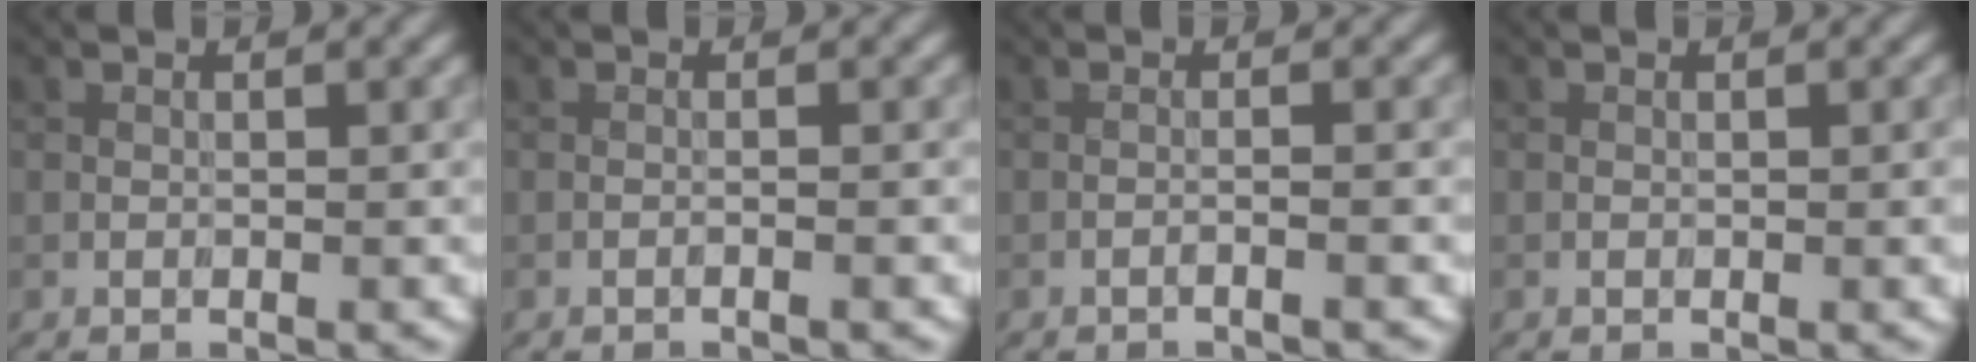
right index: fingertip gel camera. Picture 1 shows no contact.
{"total": 0.8, "force": [-0.3, 0.2, 0.8], "torque": [-0.009, -0.001, -0.014]}
{"total": 1.2, "force": [-0.5, 0.2, 1.0], "torque": [-0.011, 0.005, -0.018]}
{"total": 0.7, "force": [0.0, 0.1, 0.6], "torque": [-0.007, 0.000, 0.002]}